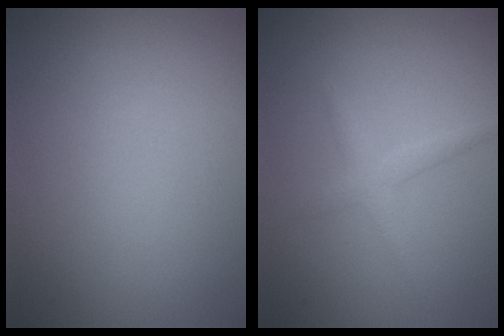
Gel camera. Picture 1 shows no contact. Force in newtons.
{"total": 1.6, "press": 1.6, "slide": 0.1}